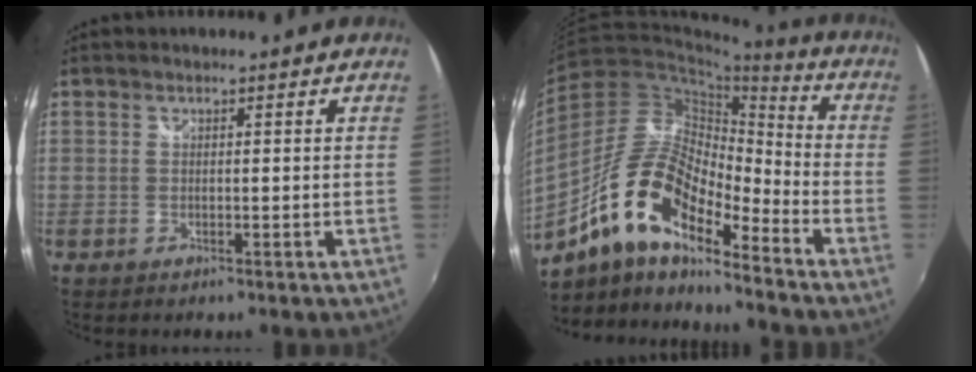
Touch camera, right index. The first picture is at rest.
{"total": 15.0, "force": [-10.2, 4.6, 10.1], "torque": [-0.191, 0.005, -0.203]}